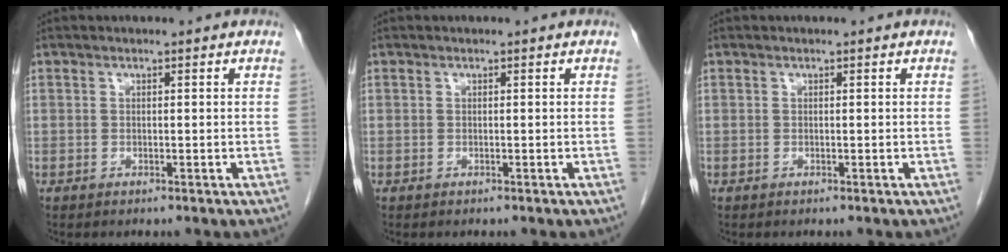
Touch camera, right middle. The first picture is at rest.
{"total": 0.0}
{"total": 0.0}